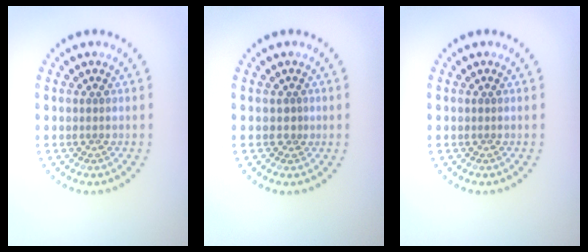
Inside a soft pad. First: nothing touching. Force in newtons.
{"total": 0.5, "press": 0.4, "slide": 0.3}
{"total": 0.0}